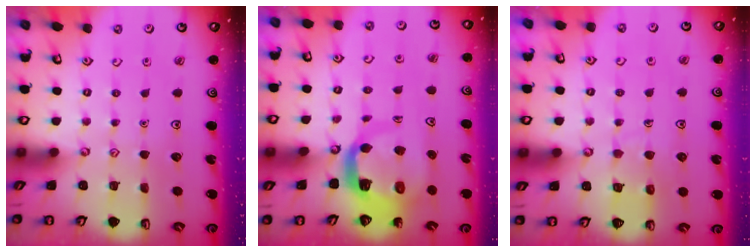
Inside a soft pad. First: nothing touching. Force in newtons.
{"total": 8.0, "press": 7.9, "slide": 1.0}
{"total": 6.6, "press": 6.6, "slide": 0.5}